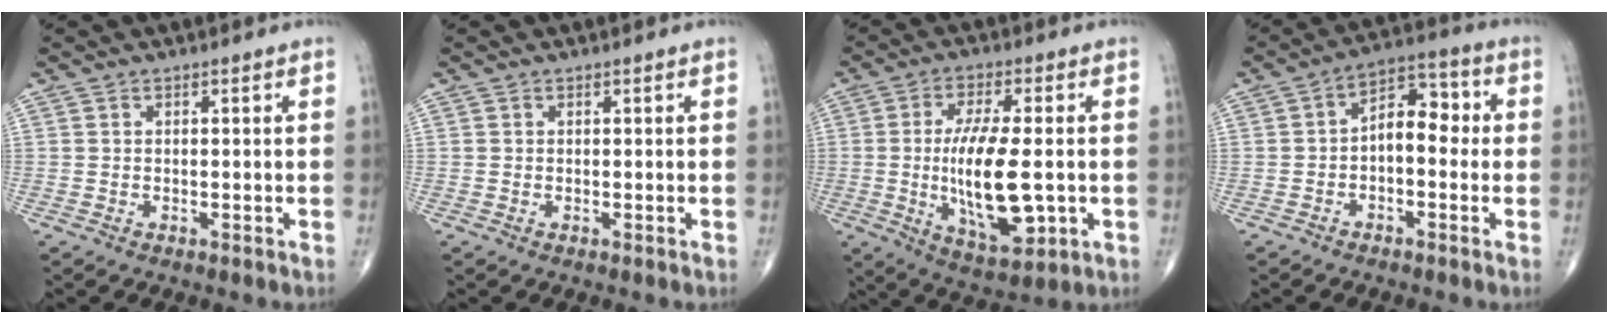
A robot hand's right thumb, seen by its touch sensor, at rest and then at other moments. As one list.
[{"total": 0.0}, {"total": 15.3, "force": [-1.4, 5.6, 14.1], "torque": [-0.249, -0.010, -0.016]}, {"total": 8.1, "force": [-0.6, 4.8, 6.5], "torque": [-0.070, 0.037, -0.023]}]